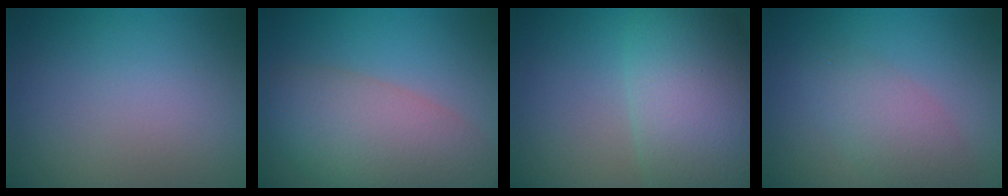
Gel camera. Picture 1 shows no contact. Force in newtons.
{"total": 7.9, "press": 7.9, "slide": 0.6}
{"total": 9.6, "press": 9.6, "slide": 0.3}
{"total": 3.4, "press": 3.4, "slide": 0.0}